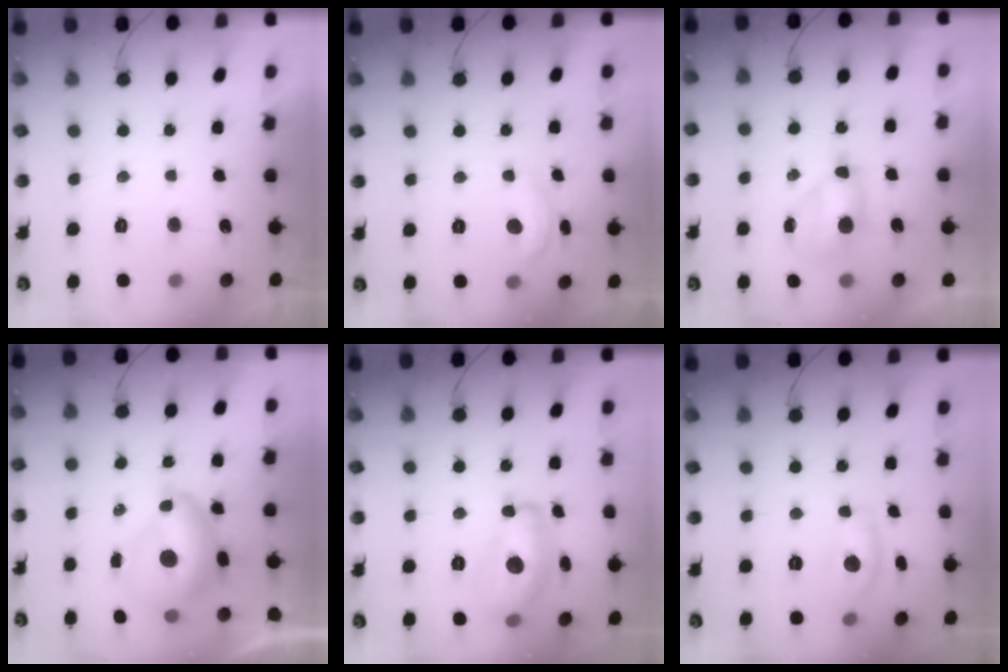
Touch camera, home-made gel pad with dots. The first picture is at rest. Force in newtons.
{"total": 8.5, "press": 8.5, "slide": 0.6}
{"total": 7.5, "press": 7.4, "slide": 1.1}
{"total": 8.2, "press": 8.1, "slide": 0.9}
{"total": 16.0, "press": 16.0, "slide": 0.7}
{"total": 8.7, "press": 8.7, "slide": 0.5}